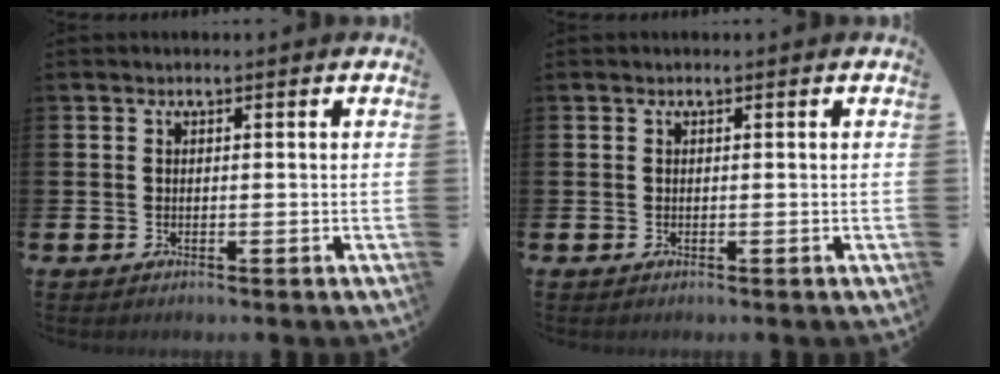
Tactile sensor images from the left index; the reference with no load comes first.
{"total": 0.0}